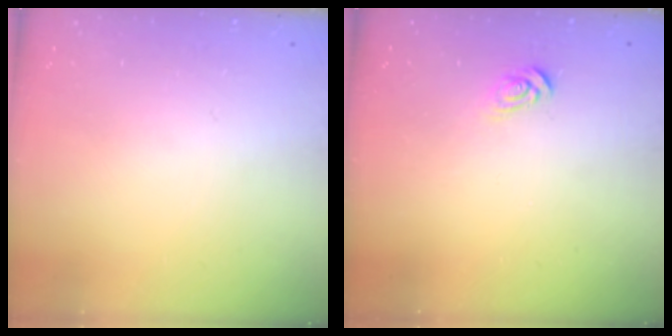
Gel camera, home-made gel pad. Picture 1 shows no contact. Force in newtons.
{"total": 3.7, "press": 3.7, "slide": 0.2}